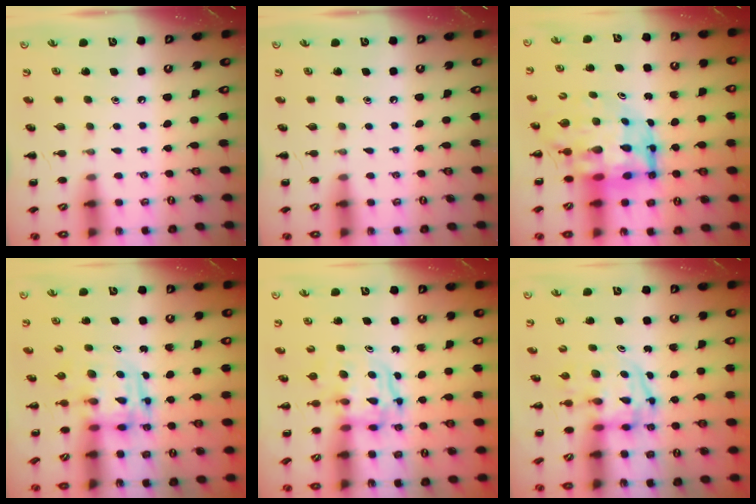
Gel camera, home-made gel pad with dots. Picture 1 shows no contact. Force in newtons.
{"total": 0.0}
{"total": 11.0, "press": 10.5, "slide": 3.3}
{"total": 3.9, "press": 3.9, "slide": 0.7}
{"total": 3.7, "press": 3.6, "slide": 0.3}
{"total": 4.0, "press": 3.9, "slide": 0.6}